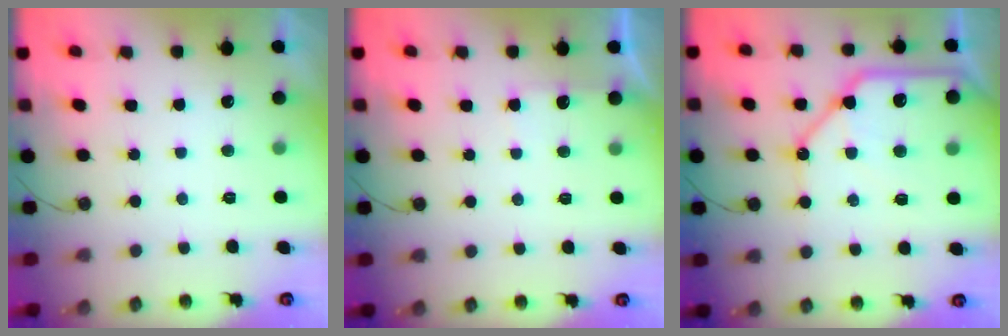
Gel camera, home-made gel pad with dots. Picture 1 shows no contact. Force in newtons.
{"total": 3.8, "press": 3.8, "slide": 0.3}
{"total": 17.0, "press": 16.9, "slide": 2.4}